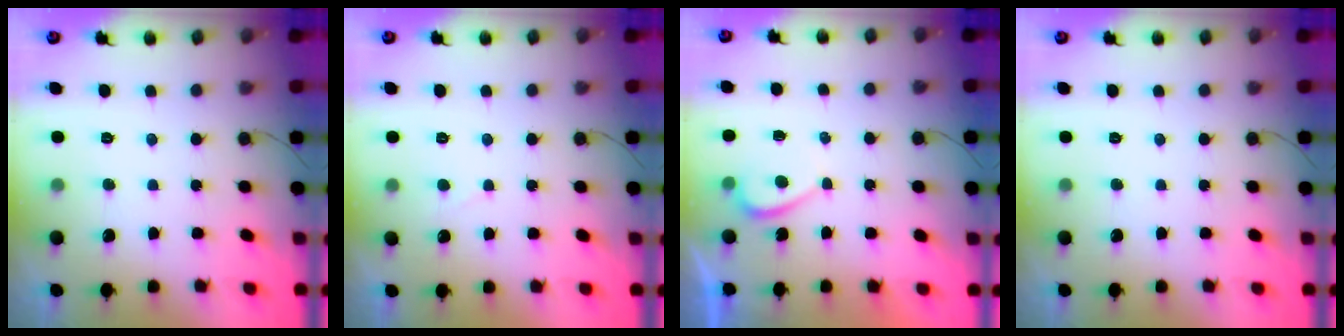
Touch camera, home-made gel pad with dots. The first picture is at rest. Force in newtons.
{"total": 2.1, "press": 2.1, "slide": 0.4}
{"total": 0.7, "press": 0.5, "slide": 0.5}
{"total": 0.0}